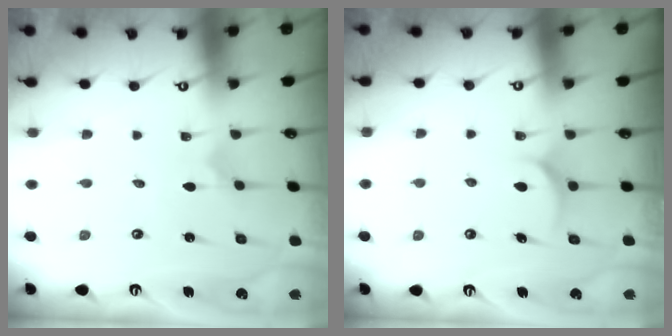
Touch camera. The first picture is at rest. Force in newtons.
{"total": 6.7, "press": 6.7, "slide": 0.2}